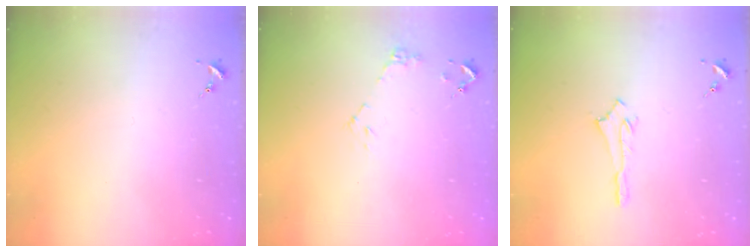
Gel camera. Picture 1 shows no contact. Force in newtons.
{"total": 6.4, "press": 6.4, "slide": 0.6}
{"total": 3.0, "press": 3.0, "slide": 0.2}